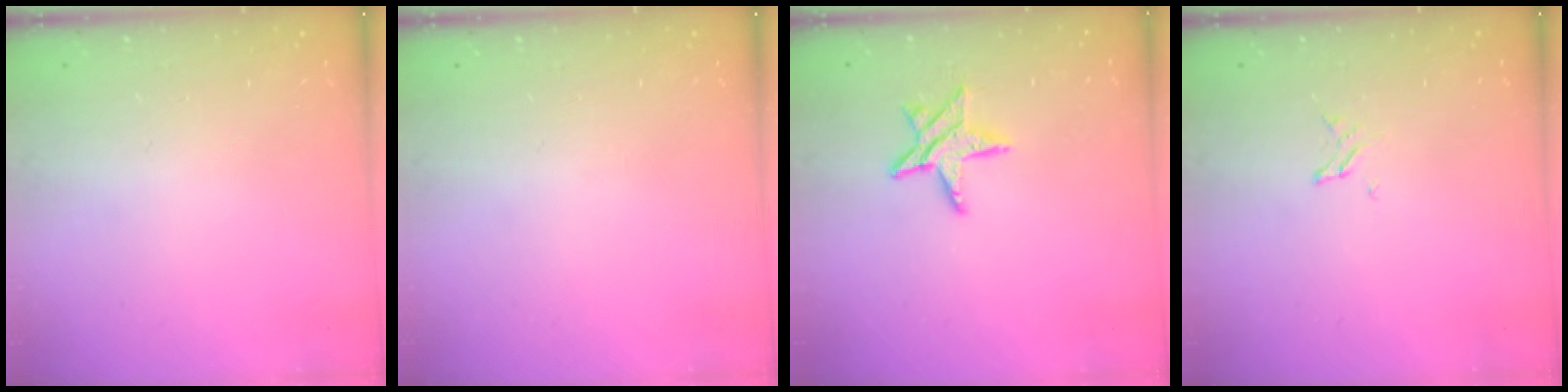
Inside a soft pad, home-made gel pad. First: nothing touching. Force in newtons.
{"total": 0.0}
{"total": 9.0, "press": 9.0, "slide": 0.4}
{"total": 1.6, "press": 1.6, "slide": 0.2}